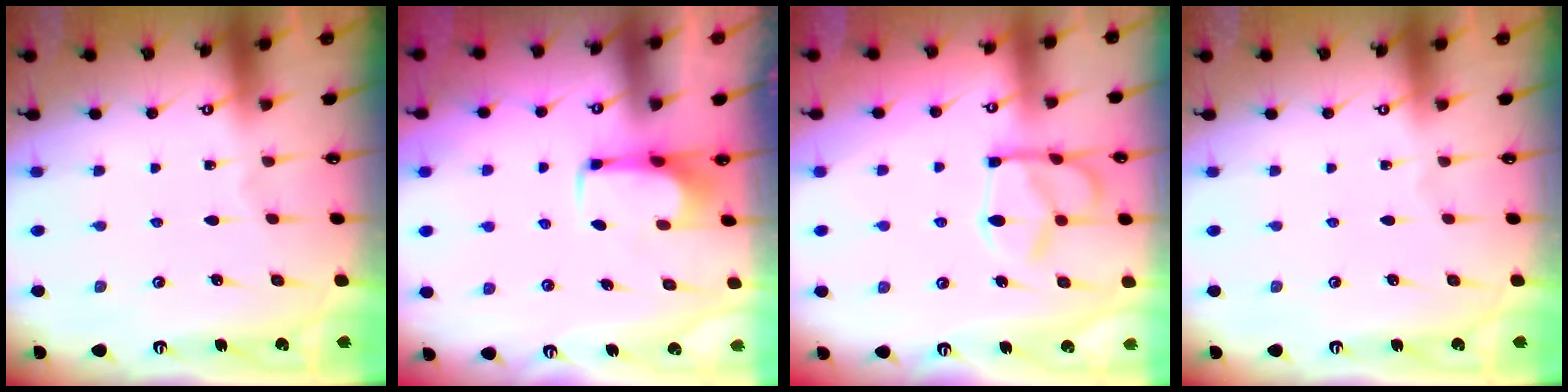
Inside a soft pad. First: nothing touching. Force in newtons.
{"total": 2.0, "press": 2.0, "slide": 0.2}
{"total": 13.6, "press": 13.6, "slide": 1.1}
{"total": 0.0}